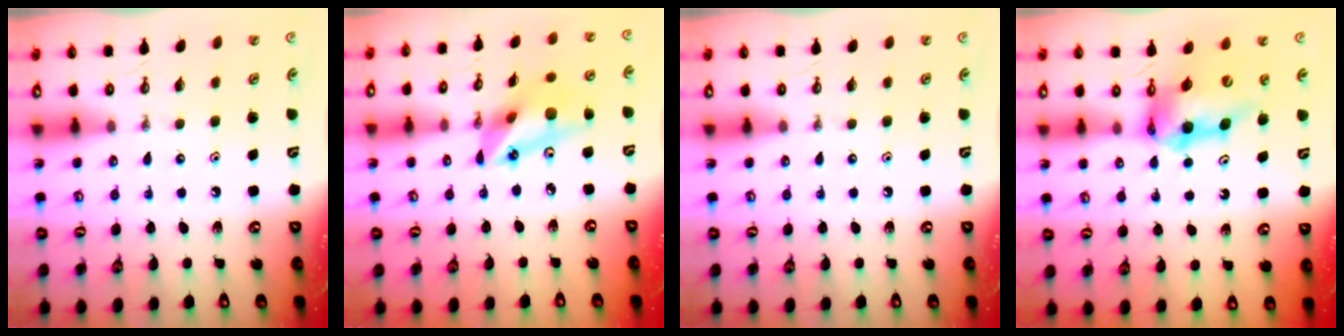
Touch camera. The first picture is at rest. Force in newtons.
{"total": 15.7, "press": 15.3, "slide": 3.7}
{"total": 0.0}
{"total": 11.6, "press": 11.6, "slide": 1.1}